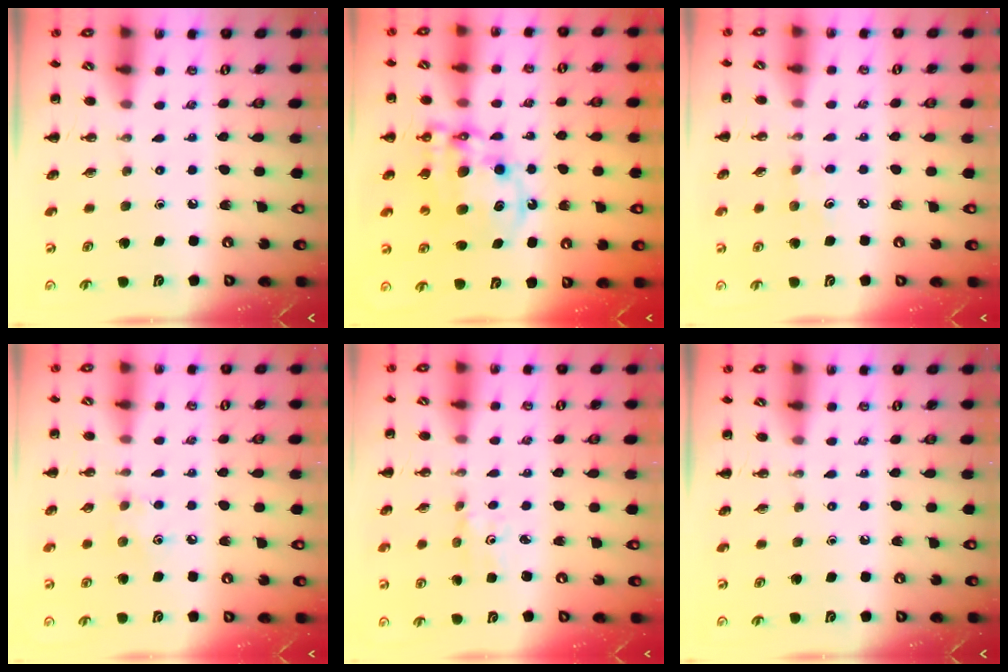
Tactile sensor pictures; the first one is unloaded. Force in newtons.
{"total": 13.5, "press": 13.1, "slide": 3.2}
{"total": 6.0, "press": 5.7, "slide": 1.7}
{"total": 5.5, "press": 5.4, "slide": 1.3}
{"total": 1.2, "press": 1.1, "slide": 0.4}
{"total": 0.0}